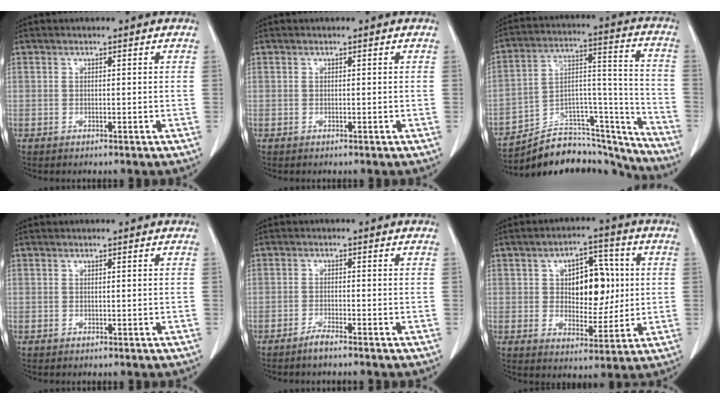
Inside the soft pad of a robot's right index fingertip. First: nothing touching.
{"total": 0.0}
{"total": 21.0, "force": [-19.8, 5.5, 4.3], "torque": [-0.059, 0.067, -0.302]}
{"total": 0.0}
{"total": 2.1, "force": [-1.8, -0.1, 1.1], "torque": [-0.027, -0.003, -0.036]}
{"total": 10.4, "force": [1.5, 5.6, 8.6], "torque": [-0.127, 0.017, 0.032]}